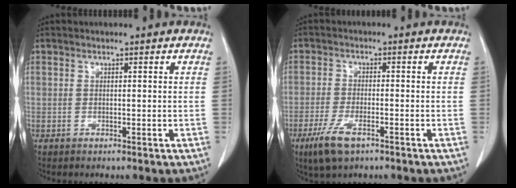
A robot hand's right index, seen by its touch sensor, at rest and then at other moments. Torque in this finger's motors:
{"motor_torque": [0.59, -0.53, 0.17, 0.07]}